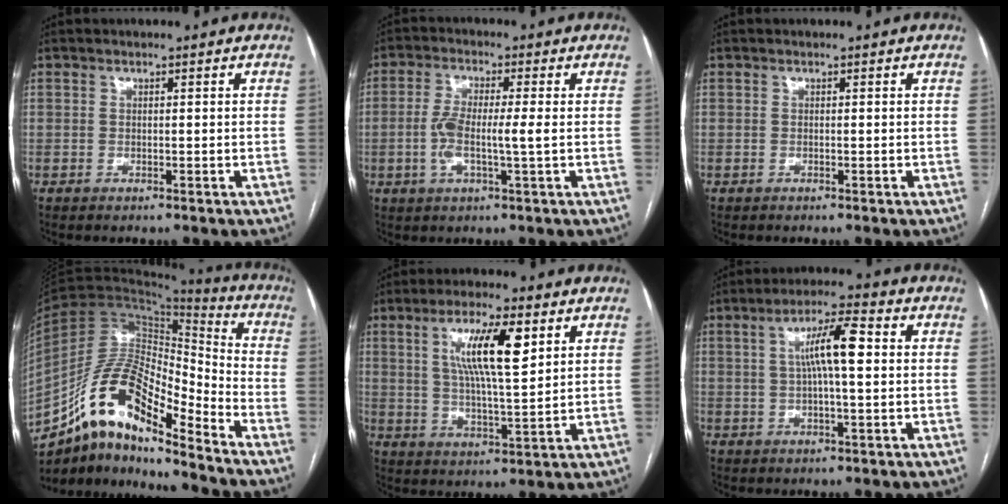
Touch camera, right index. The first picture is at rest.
{"total": 6.1, "force": [-0.6, 0.6, 6.1], "torque": [-0.129, 0.003, -0.014]}
{"total": 0.0}
{"total": 15.7, "force": [-11.0, 4.3, 10.5], "torque": [-0.189, 0.042, -0.194]}
{"total": 10.7, "force": [4.0, 1.8, 9.8], "torque": [-0.175, 0.006, 0.070]}
{"total": 8.2, "force": [1.3, 1.1, 8.0], "torque": [-0.143, 0.019, 0.018]}